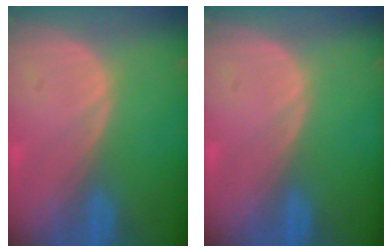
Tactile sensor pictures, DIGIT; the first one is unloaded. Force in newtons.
{"total": 0.0}